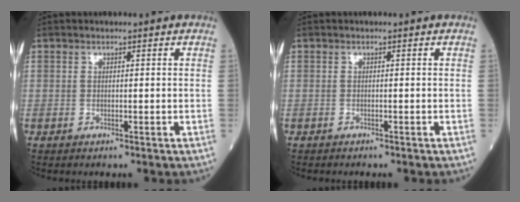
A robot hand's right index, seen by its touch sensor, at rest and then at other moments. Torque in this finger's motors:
{"motor_torque": [0.17, 0.08, -0.03, -0.01]}